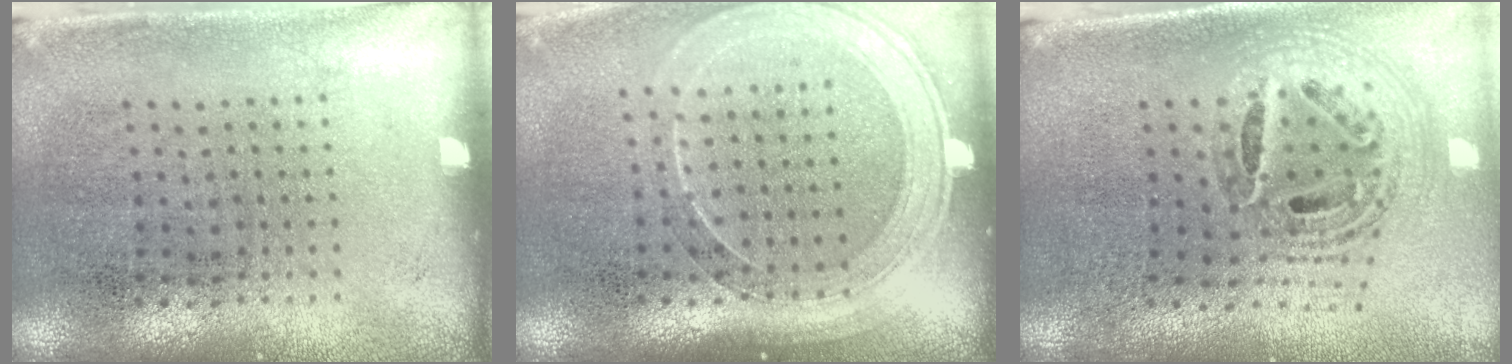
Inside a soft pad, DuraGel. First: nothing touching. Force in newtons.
{"total": 1.8, "press": 1.6, "slide": 0.8}
{"total": 1.5, "press": 1.3, "slide": 0.7}